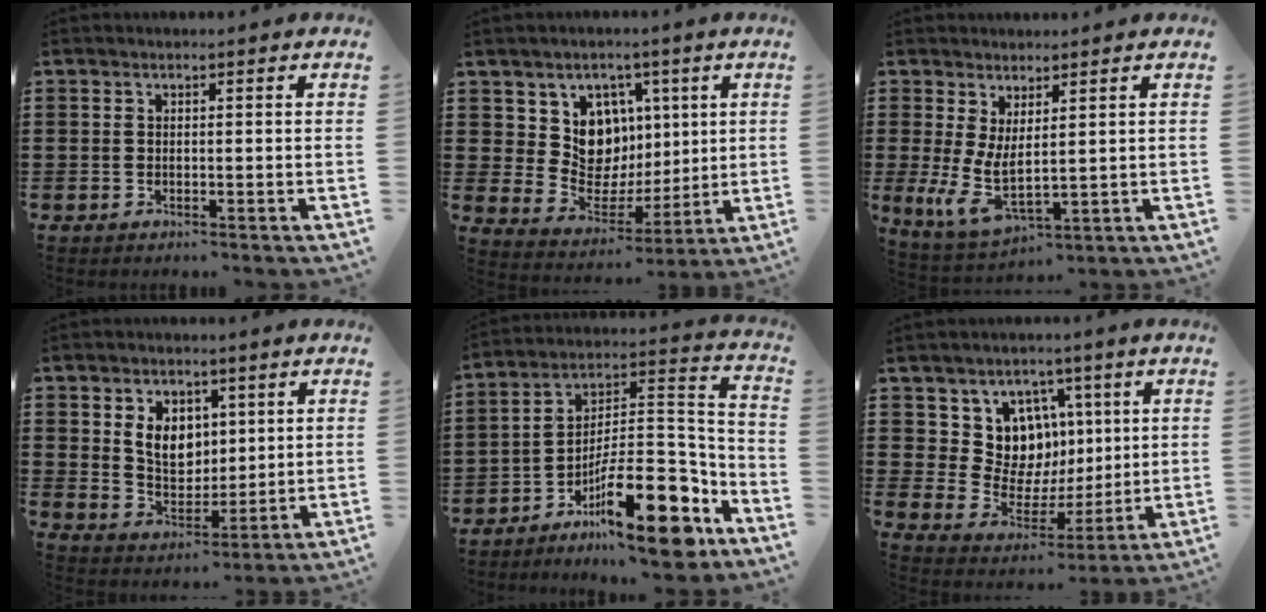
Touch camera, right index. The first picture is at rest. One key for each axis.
{"total": 9.0, "fx": 3.5, "fy": 7.9, "fz": 2.6, "tx": -0.066, "ty": -0.030, "tz": 0.066}
{"total": 5.1, "fx": 1.8, "fy": 2.0, "fz": 4.4, "tx": -0.120, "ty": -0.027, "tz": 0.030}
{"total": 6.5, "fx": 2.0, "fy": 4.9, "fz": 3.8, "tx": -0.076, "ty": 0.009, "tz": 0.033}
{"total": 16.7, "fx": -10.4, "fy": 4.1, "fz": 12.4, "tx": -0.193, "ty": 0.023, "tz": -0.183}
{"total": 9.8, "fx": 3.4, "fy": 8.7, "fz": 3.1, "tx": -0.078, "ty": -0.032, "tz": 0.070}